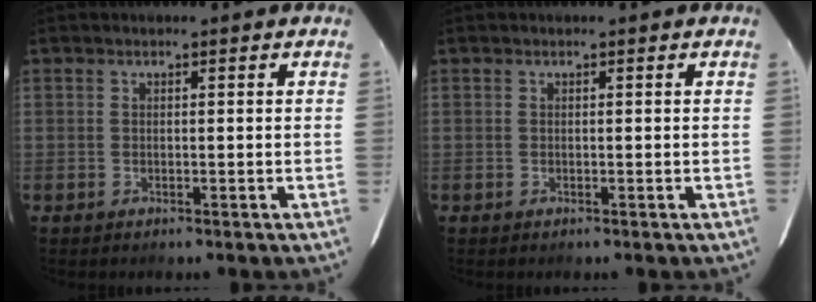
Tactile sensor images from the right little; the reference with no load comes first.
{"total": 0.0}